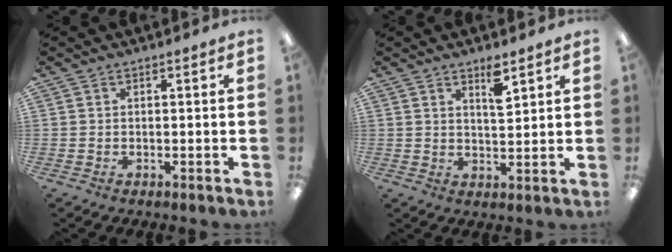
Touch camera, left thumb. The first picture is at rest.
{"total": 5.4, "force": [3.4, 1.8, 3.9], "torque": [-0.054, -0.015, 0.052]}